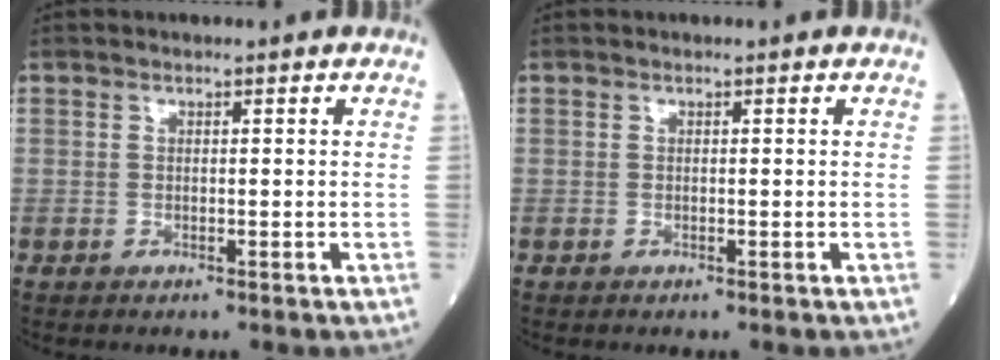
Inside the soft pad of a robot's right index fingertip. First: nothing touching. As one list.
[{"total": 0.0}]